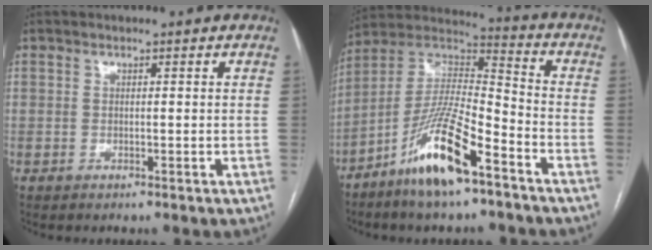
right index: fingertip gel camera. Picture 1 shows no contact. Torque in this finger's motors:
{"motor_torque": [1.61, -0.53, 0.50, 0.21]}